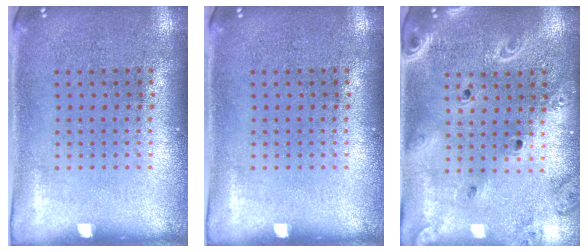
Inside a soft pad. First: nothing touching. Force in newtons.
{"total": 0.0}
{"total": 2.0, "press": 1.8, "slide": 0.9}